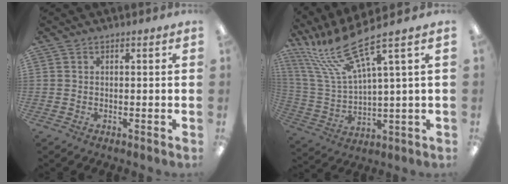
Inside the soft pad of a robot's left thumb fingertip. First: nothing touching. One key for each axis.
{"total": 18.1, "fx": 11.9, "fy": 3.9, "fz": 13.1, "tx": -0.286, "ty": -0.063, "tz": 0.201}